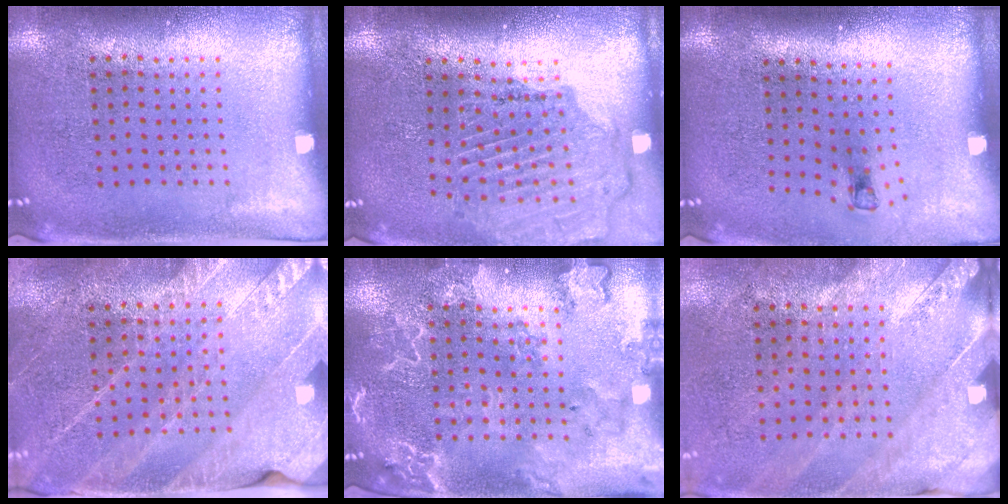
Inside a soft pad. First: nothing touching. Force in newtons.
{"total": 1.6, "press": 1.6, "slide": 0.0}
{"total": 0.7, "press": 0.4, "slide": 0.6}
{"total": 2.7, "press": 2.7, "slide": 0.1}
{"total": 2.7, "press": 2.5, "slide": 1.0}
{"total": 2.5, "press": 2.0, "slide": 1.5}